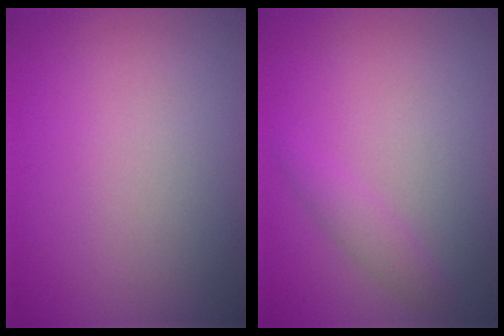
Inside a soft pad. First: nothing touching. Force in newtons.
{"total": 1.5, "press": 1.4, "slide": 0.1}